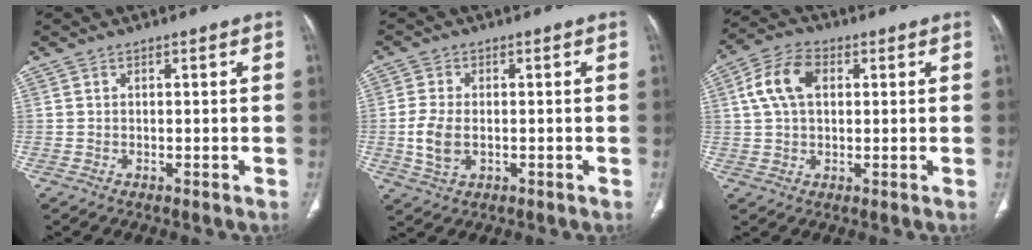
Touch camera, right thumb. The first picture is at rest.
{"total": 6.1, "force": [-0.8, 3.8, 4.7], "torque": [-0.107, -0.003, -0.012]}
{"total": 9.1, "force": [2.2, 5.8, 6.6], "torque": [-0.130, 0.018, 0.038]}